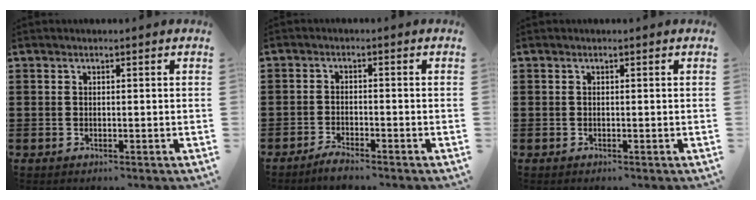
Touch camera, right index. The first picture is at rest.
{"total": 1.9, "force": [-1.9, 0.0, 0.3], "torque": [-0.008, 0.004, -0.037]}
{"total": 0.0}